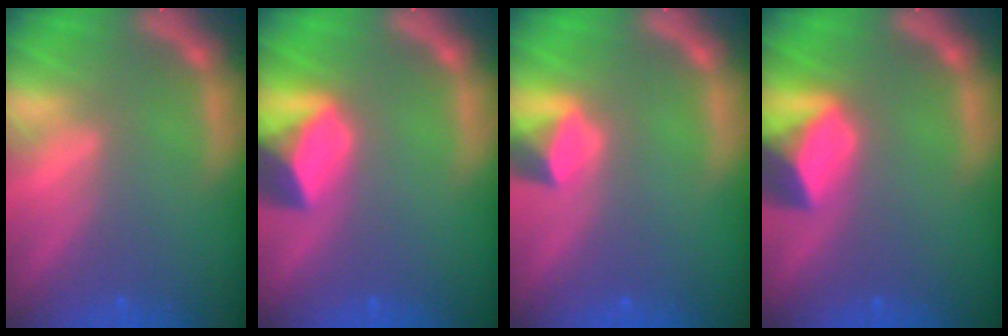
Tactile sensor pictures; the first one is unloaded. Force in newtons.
{"total": 5.4}
{"total": 2.4}
{"total": 5.4}